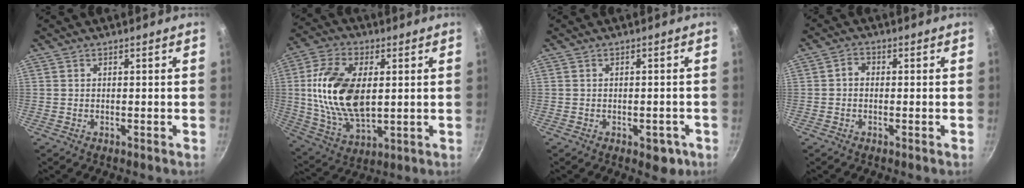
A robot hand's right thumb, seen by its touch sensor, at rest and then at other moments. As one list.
[{"total": 18.0, "force": [2.0, 10.3, 14.7], "torque": [-0.269, -0.003, 0.042]}, {"total": 4.1, "force": [-1.9, 2.3, 2.9], "torque": [-0.020, 0.012, -0.014]}, {"total": 2.2, "force": [-0.2, 1.7, 1.4], "torque": [-0.022, 0.009, -0.009]}]